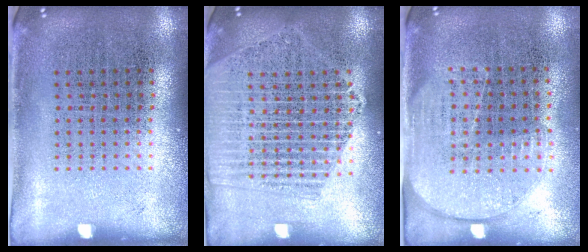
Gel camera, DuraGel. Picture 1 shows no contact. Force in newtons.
{"total": 2.1, "press": 1.9, "slide": 0.8}
{"total": 1.7, "press": 1.5, "slide": 0.8}